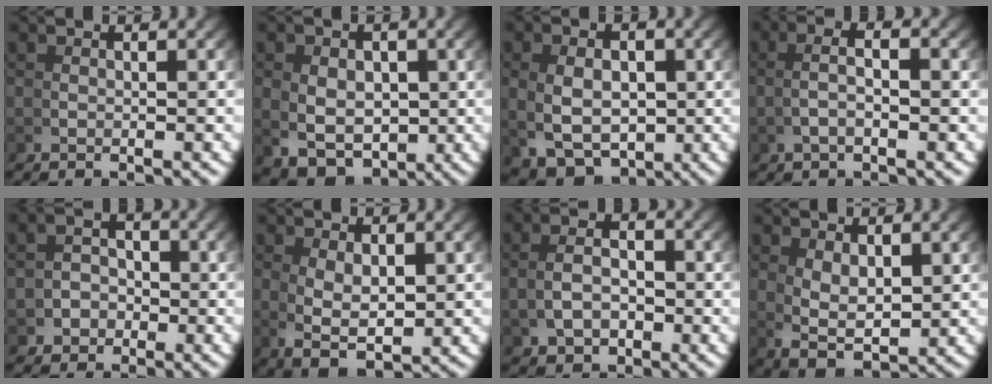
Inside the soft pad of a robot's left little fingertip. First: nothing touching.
{"total": 5.3, "force": [-1.9, 3.7, 3.3], "torque": [-0.070, -0.045, -0.004]}
{"total": 6.2, "force": [-1.4, 4.4, 4.1], "torque": [-0.083, -0.035, -0.004]}
{"total": 2.6, "force": [0.4, 0.5, 2.5], "torque": [-0.042, 0.007, 0.008]}
{"total": 3.8, "force": [-1.3, 3.2, 1.5], "torque": [-0.020, -0.013, -0.021]}
{"total": 5.1, "force": [-0.7, 3.0, 4.1], "torque": [-0.082, -0.027, 0.006]}
{"total": 3.6, "force": [-0.1, 2.4, 2.7], "torque": [-0.039, -0.008, 0.006]}
{"total": 4.5, "force": [0.1, 2.5, 3.7], "torque": [-0.074, -0.023, 0.019]}